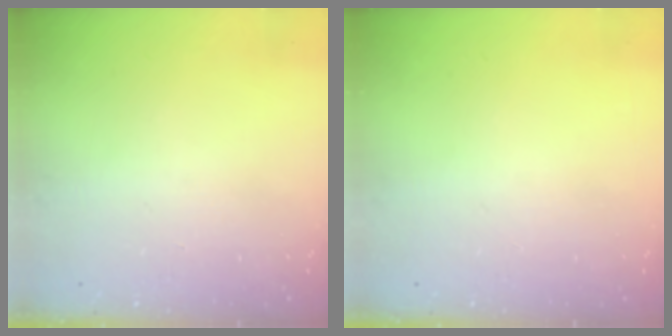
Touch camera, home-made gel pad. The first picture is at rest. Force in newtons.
{"total": 0.0}